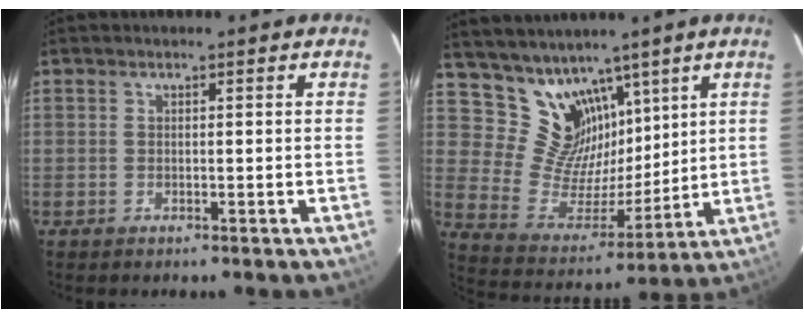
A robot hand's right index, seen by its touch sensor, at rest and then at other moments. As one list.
[{"total": 14.0, "force": [9.8, 8.8, 4.7], "torque": [-0.089, 0.003, 0.200]}]